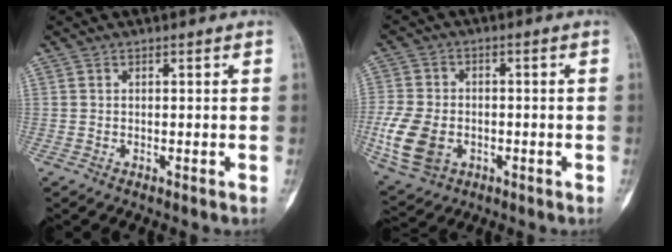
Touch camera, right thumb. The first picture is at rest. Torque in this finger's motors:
{"motor_torque": [-0.20, 0.63, 0.10, -0.13, 0.04]}